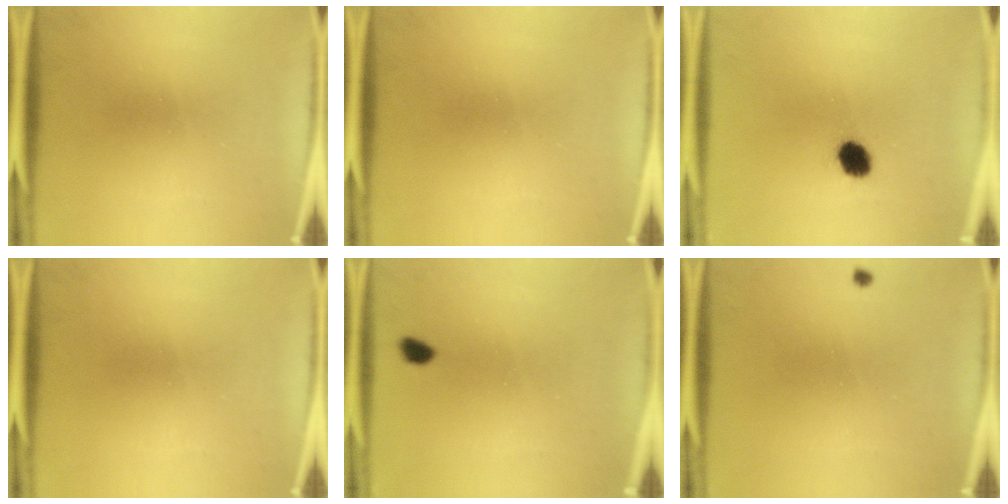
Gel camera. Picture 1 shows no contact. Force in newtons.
{"total": 0.0}
{"total": 5.1}
{"total": 0.0}
{"total": 1.7}
{"total": 0.5}